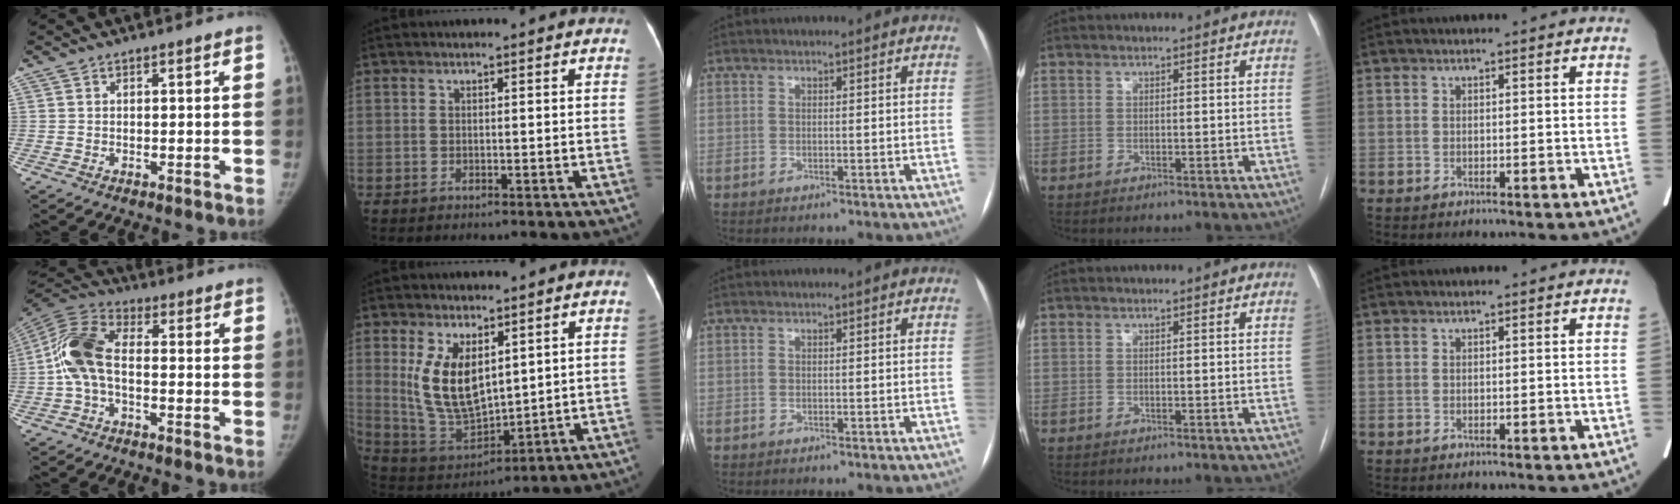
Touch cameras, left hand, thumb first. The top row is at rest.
{"thumb": {"total": 10.9, "force": [-1.3, 5.9, 9.1], "torque": [-0.190, 0.031, -0.038]}, "index": {"total": 10.7, "force": [3.2, 5.0, 8.9], "torque": [-0.181, -0.007, 0.078]}}